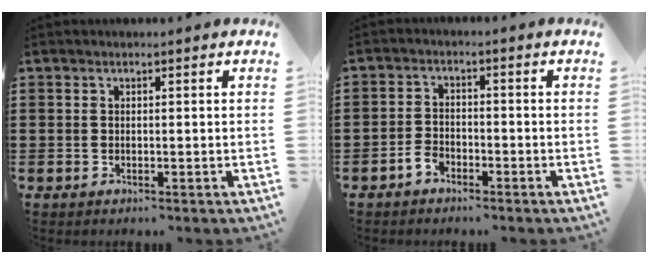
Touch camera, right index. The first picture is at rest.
{"total": 2.6, "force": [-2.1, 1.3, 0.9], "torque": [-0.030, 0.002, -0.045]}